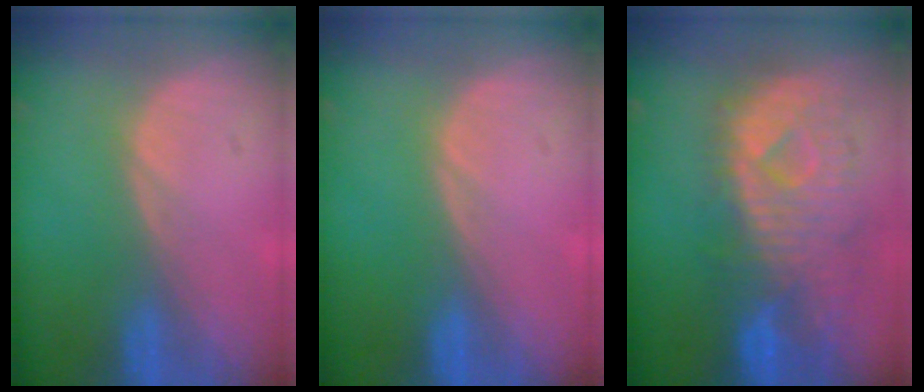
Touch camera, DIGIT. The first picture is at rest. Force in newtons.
{"total": 0.0}
{"total": 11.2, "press": 9.8, "slide": 5.4}